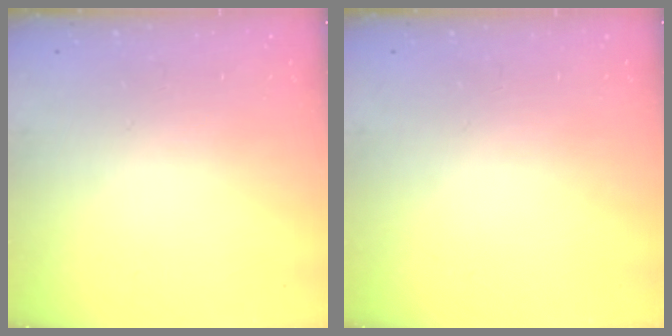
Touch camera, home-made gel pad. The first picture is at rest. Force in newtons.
{"total": 0.0}